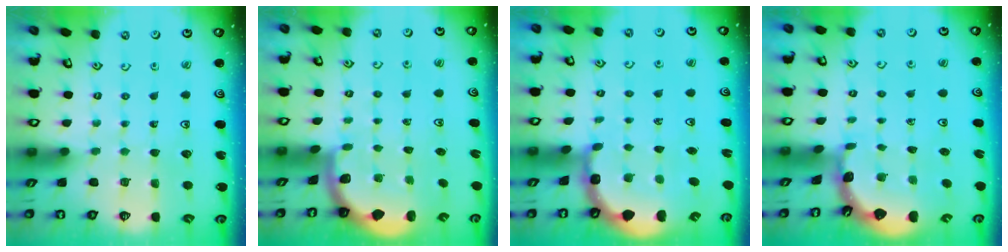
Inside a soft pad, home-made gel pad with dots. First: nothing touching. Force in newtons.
{"total": 1.6, "press": 1.6, "slide": 0.1}
{"total": 3.8, "press": 3.6, "slide": 1.1}
{"total": 1.5, "press": 1.5, "slide": 0.1}